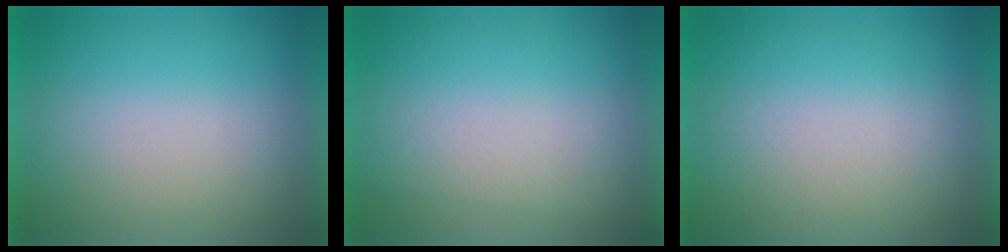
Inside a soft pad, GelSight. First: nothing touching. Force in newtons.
{"total": 2.8}
{"total": 2.7}